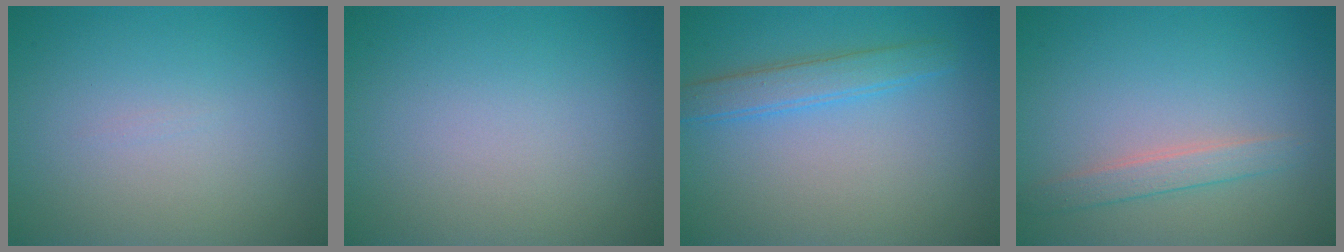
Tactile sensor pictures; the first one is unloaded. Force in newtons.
{"total": 0.0}
{"total": 2.6, "press": 2.6, "slide": 0.1}
{"total": 1.8, "press": 1.8, "slide": 0.1}